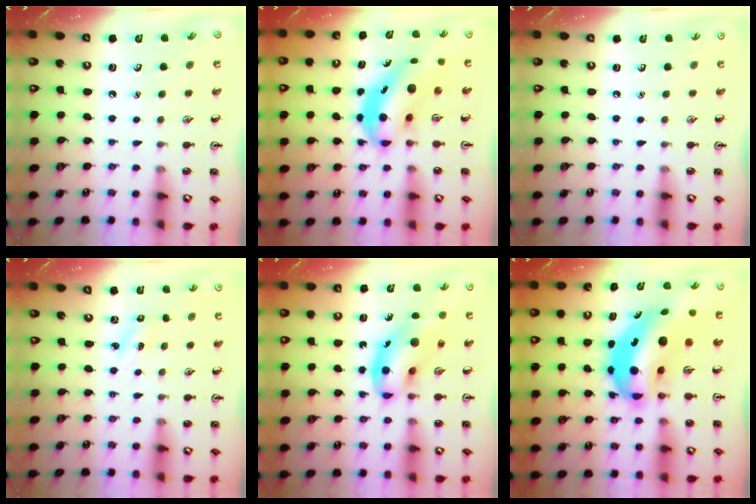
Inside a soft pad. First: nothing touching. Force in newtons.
{"total": 6.3, "press": 6.1, "slide": 1.7}
{"total": 0.0}
{"total": 1.3, "press": 1.2, "slide": 0.5}
{"total": 10.9, "press": 10.4, "slide": 3.1}
{"total": 12.0, "press": 11.5, "slide": 3.2}